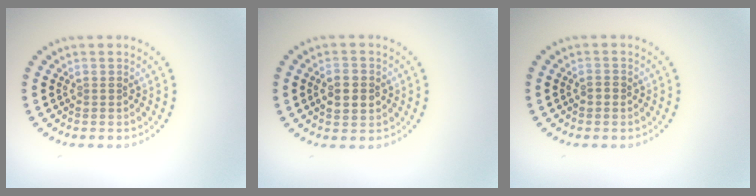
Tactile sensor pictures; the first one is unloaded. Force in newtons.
{"total": 2.9, "press": 2.9, "slide": 0.1}
{"total": 0.8, "press": 0.8, "slide": 0.2}